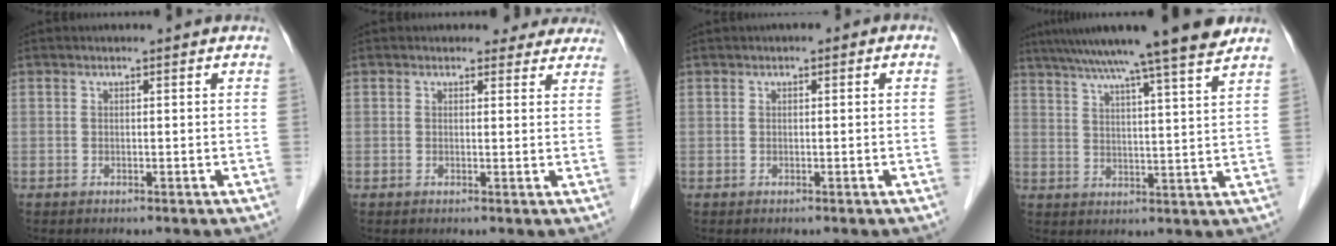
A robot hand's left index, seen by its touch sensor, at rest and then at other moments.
{"total": 4.5, "force": [4.0, 2.0, 0.2], "torque": [0.018, -0.004, 0.026]}
{"total": 0.8, "force": [0.1, 0.5, 0.7], "torque": [-0.010, 0.011, -0.002]}
{"total": 16.2, "force": [13.2, -1.0, 9.3], "torque": [-0.154, 0.021, 0.187]}